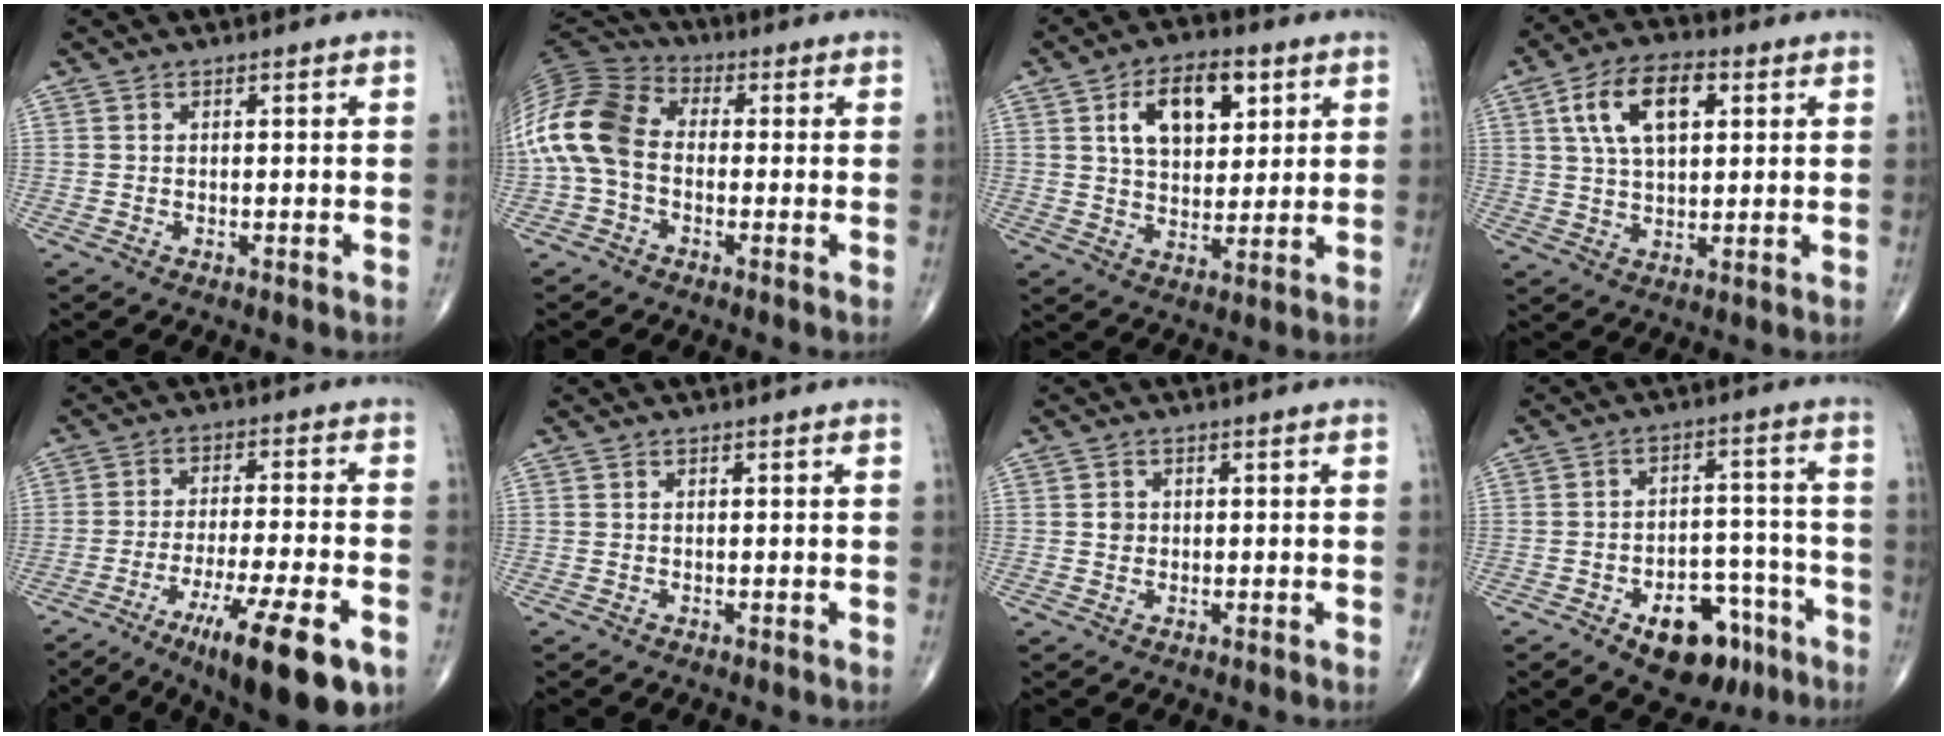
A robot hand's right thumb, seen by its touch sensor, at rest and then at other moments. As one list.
[{"total": 14.3, "force": [-1.1, 9.8, 10.4], "torque": [-0.216, 0.031, -0.033]}, {"total": 12.4, "force": [4.7, 7.2, 9.0], "torque": [-0.116, -0.008, 0.079]}, {"total": 11.9, "force": [3.9, 6.3, 9.4], "torque": [-0.159, 0.005, 0.066]}, {"total": 16.7, "force": [-8.6, 3.2, 14.0], "torque": [-0.207, 0.016, -0.130]}, {"total": 0.0}, {"total": 1.5, "force": [0.1, 1.4, 0.6], "torque": [-0.004, 0.003, 0.001]}, {"total": 13.2, "force": [-7.3, 7.6, 7.9], "torque": [-0.070, 0.056, -0.099]}]